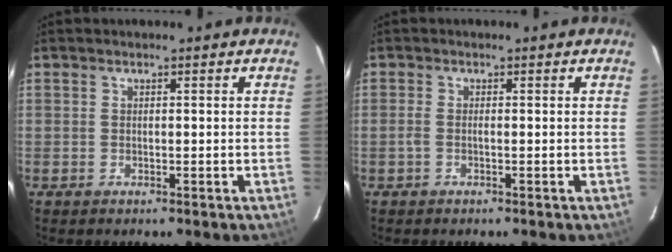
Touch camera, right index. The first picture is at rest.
{"total": 1.2, "force": [-0.5, 0.1, 1.1], "torque": [-0.023, 0.000, -0.011]}